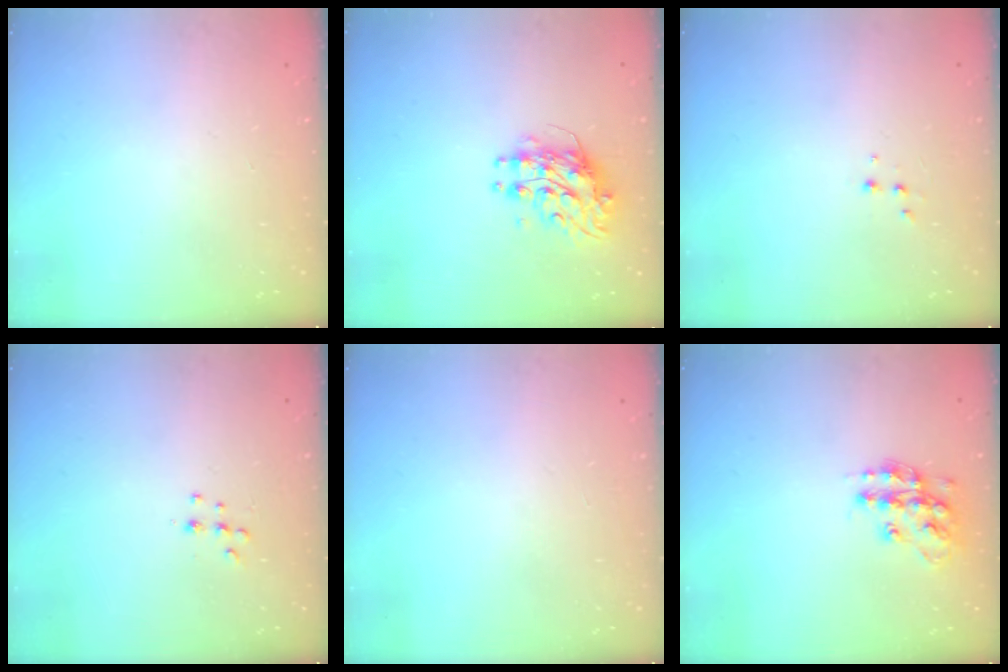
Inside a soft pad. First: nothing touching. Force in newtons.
{"total": 8.9, "press": 8.9, "slide": 0.5}
{"total": 1.9, "press": 1.9, "slide": 0.2}
{"total": 5.8, "press": 5.8, "slide": 0.4}
{"total": 0.0}
{"total": 13.8, "press": 13.8, "slide": 0.8}